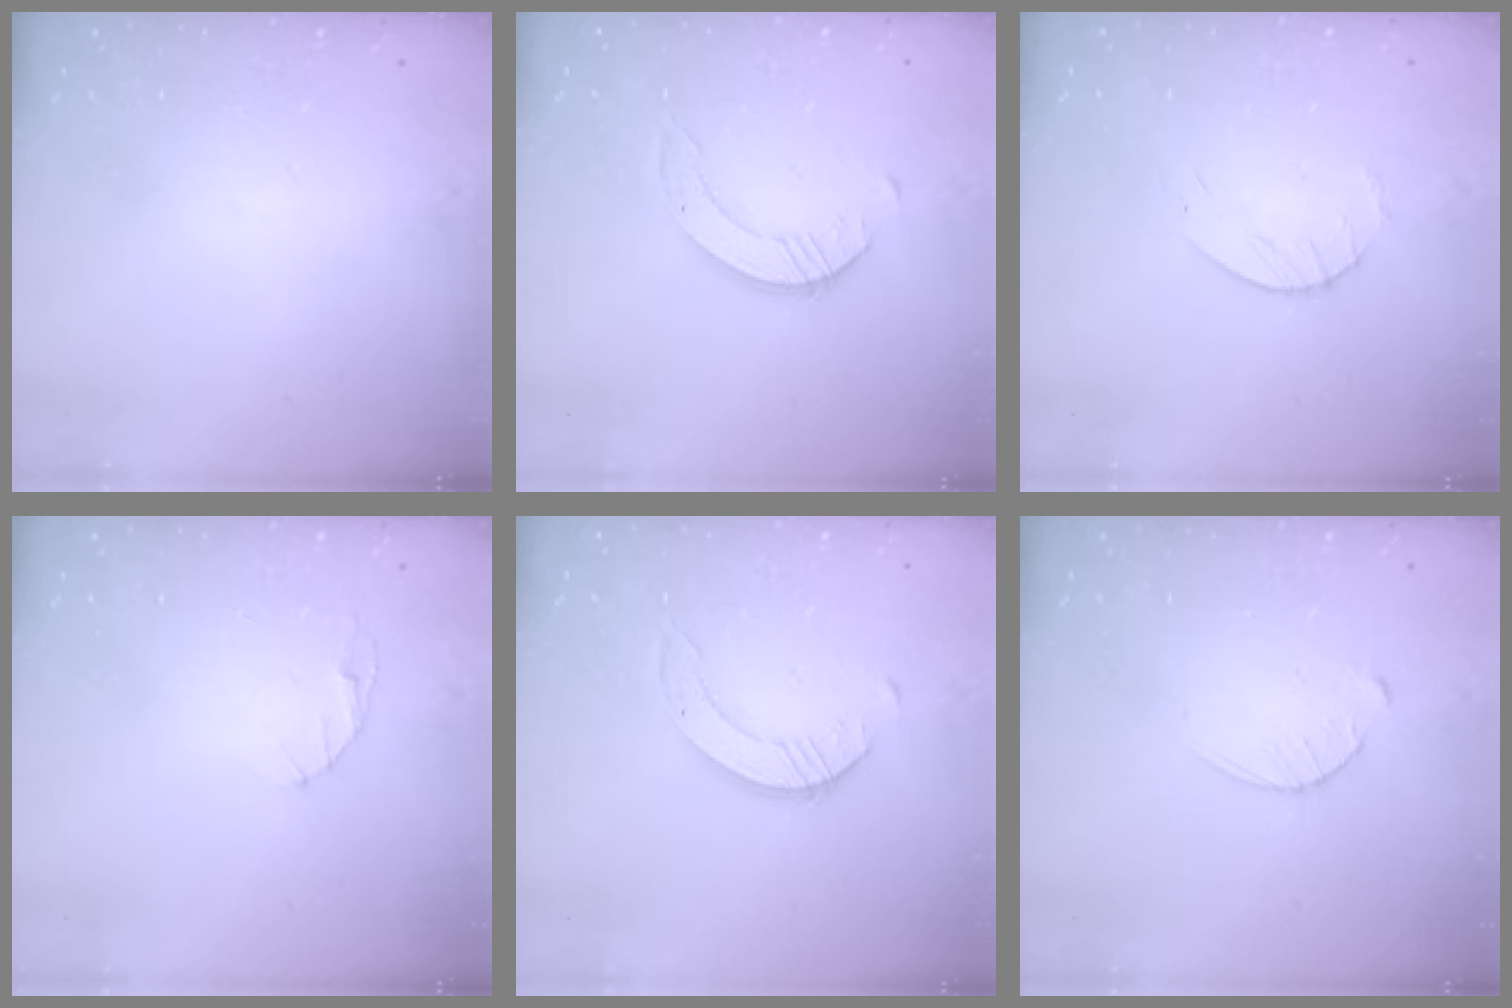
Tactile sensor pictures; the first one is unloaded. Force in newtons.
{"total": 2.5, "press": 2.5, "slide": 0.3}
{"total": 3.5, "press": 3.5, "slide": 0.4}
{"total": 2.9, "press": 2.9, "slide": 0.4}
{"total": 2.5, "press": 2.5, "slide": 0.3}
{"total": 4.0, "press": 4.0, "slide": 0.5}